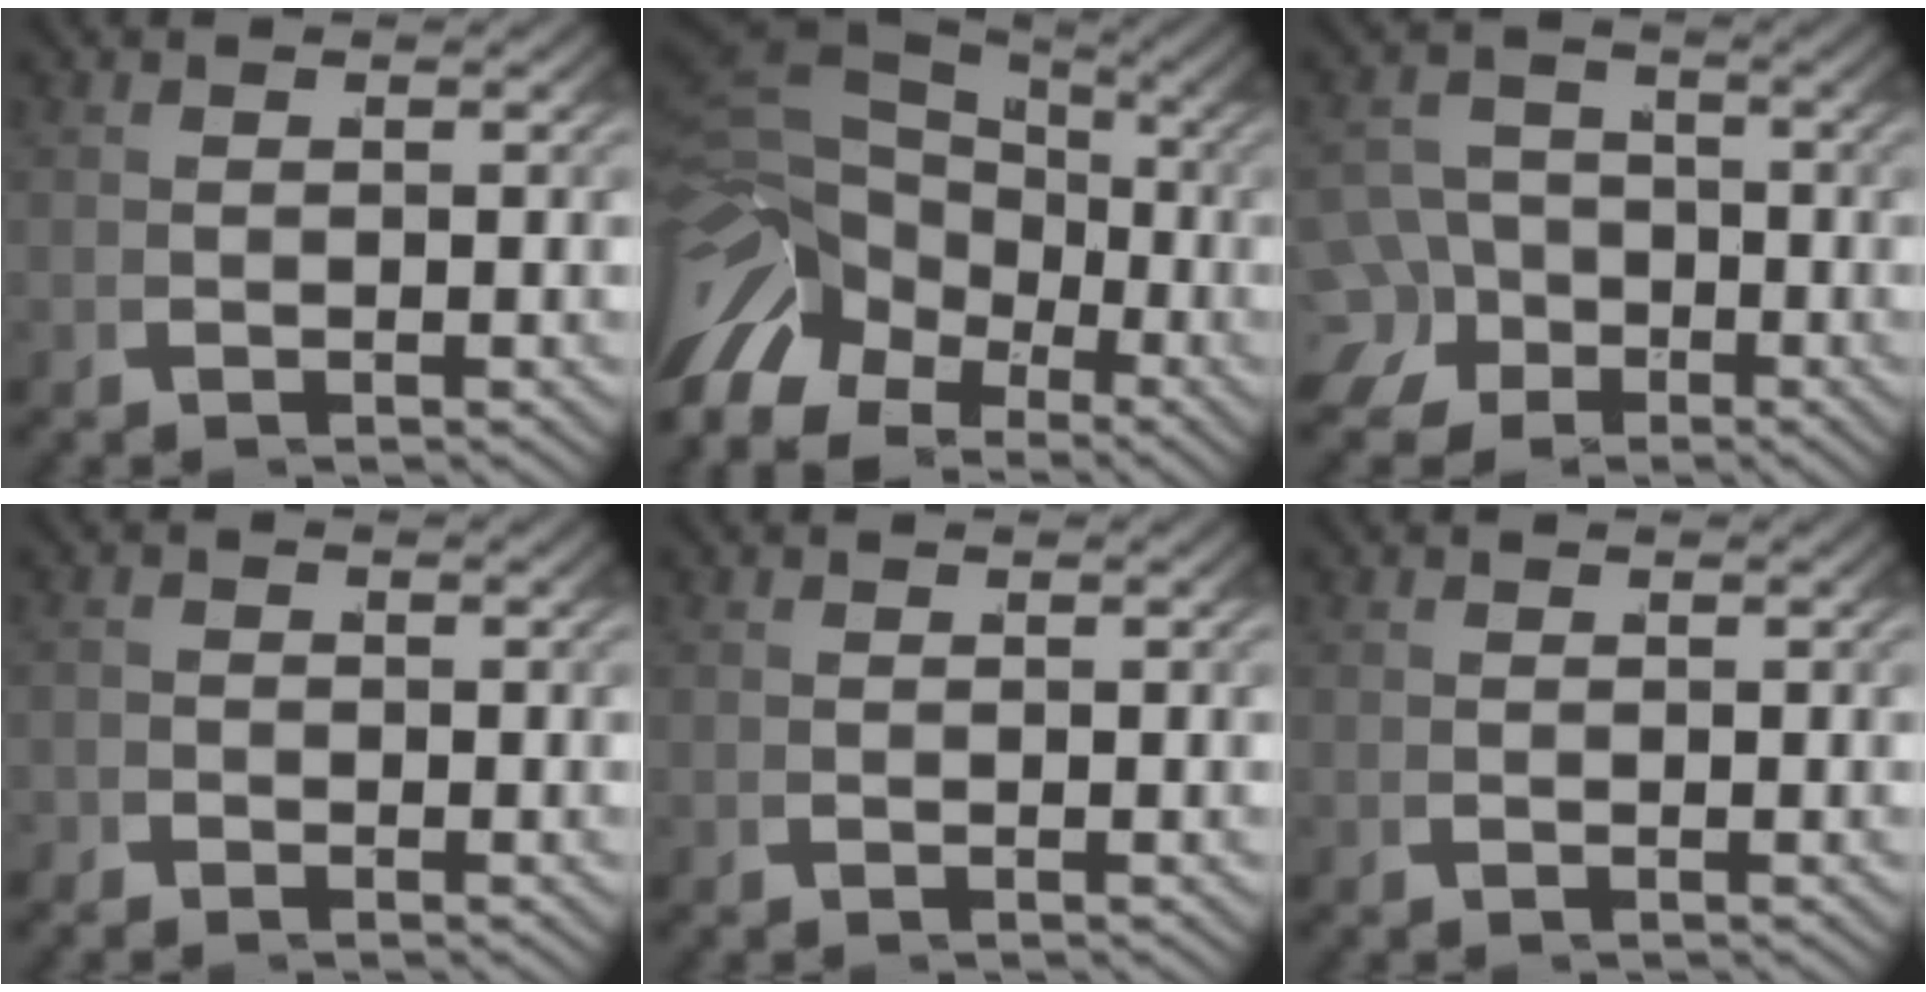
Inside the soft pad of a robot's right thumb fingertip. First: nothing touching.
{"total": 14.3, "force": [-0.4, 9.9, 10.3], "torque": [-0.200, -0.033, 0.009]}
{"total": 7.2, "force": [-2.8, 5.9, 3.0], "torque": [-0.037, -0.035, -0.042]}
{"total": 1.0, "force": [-0.8, 0.6, -0.2], "torque": [0.010, -0.001, -0.022]}
{"total": 0.0}
{"total": 0.0}